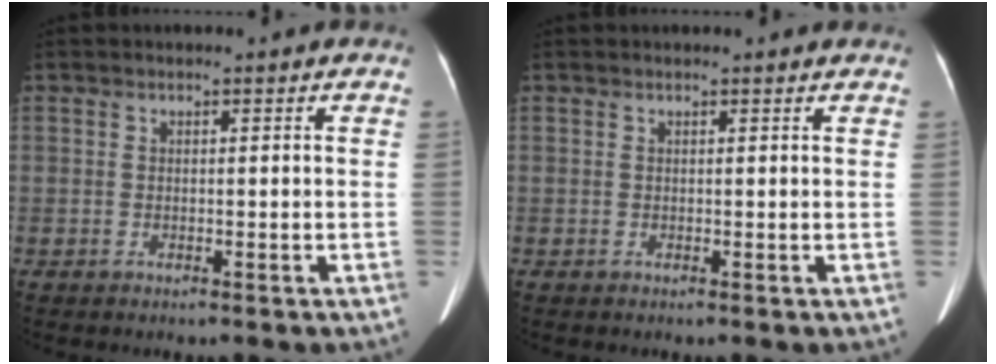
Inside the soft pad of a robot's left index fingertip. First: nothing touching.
{"total": 2.1, "force": [2.0, 0.4, 0.5], "torque": [-0.012, 0.013, 0.018]}